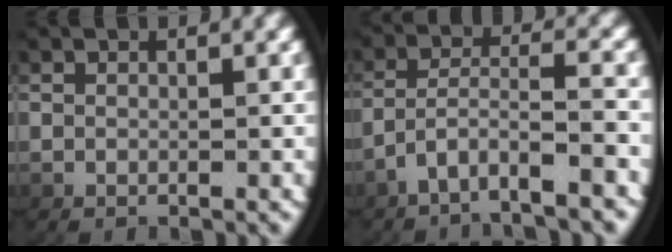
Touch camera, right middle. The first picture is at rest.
{"total": 4.4, "force": [-3.1, 1.0, 3.1], "torque": [-0.069, -0.014, -0.043]}